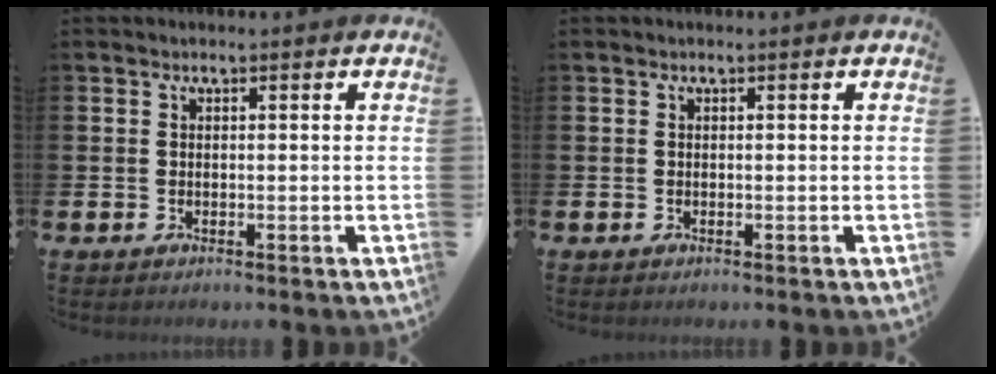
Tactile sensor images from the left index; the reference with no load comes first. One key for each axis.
{"total": 0.0}